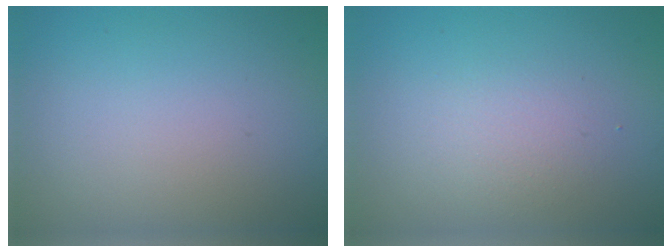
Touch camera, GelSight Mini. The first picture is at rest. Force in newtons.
{"total": 1.9, "press": 1.9, "slide": 0.0}